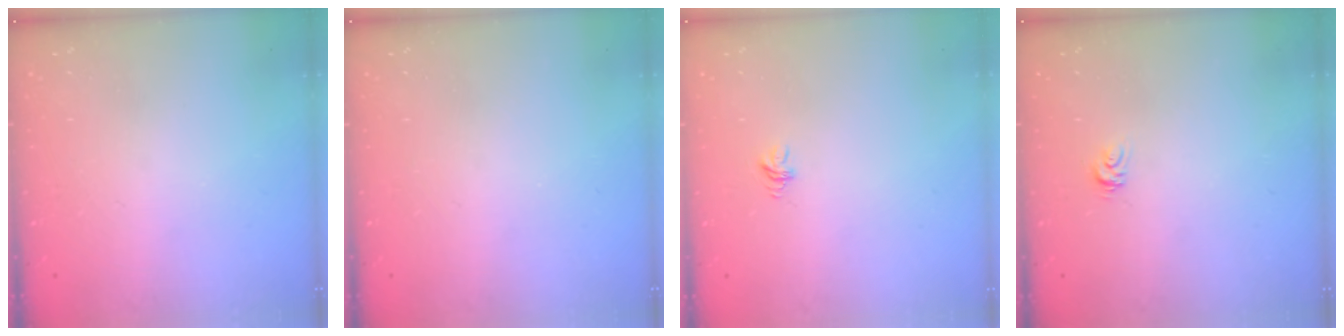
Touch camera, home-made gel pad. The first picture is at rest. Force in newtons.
{"total": 0.0}
{"total": 4.3, "press": 4.3, "slide": 0.4}
{"total": 3.5, "press": 3.5, "slide": 0.1}